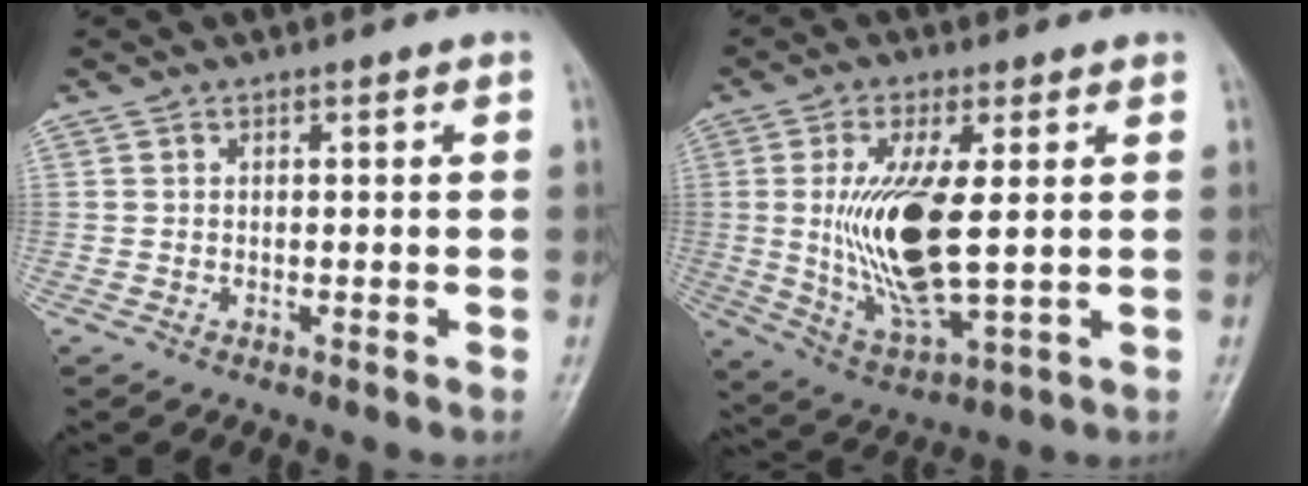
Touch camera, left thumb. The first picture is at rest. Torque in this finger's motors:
{"motor_torque": [2.55, 2.45, 2.24, -0.52, 0.55]}